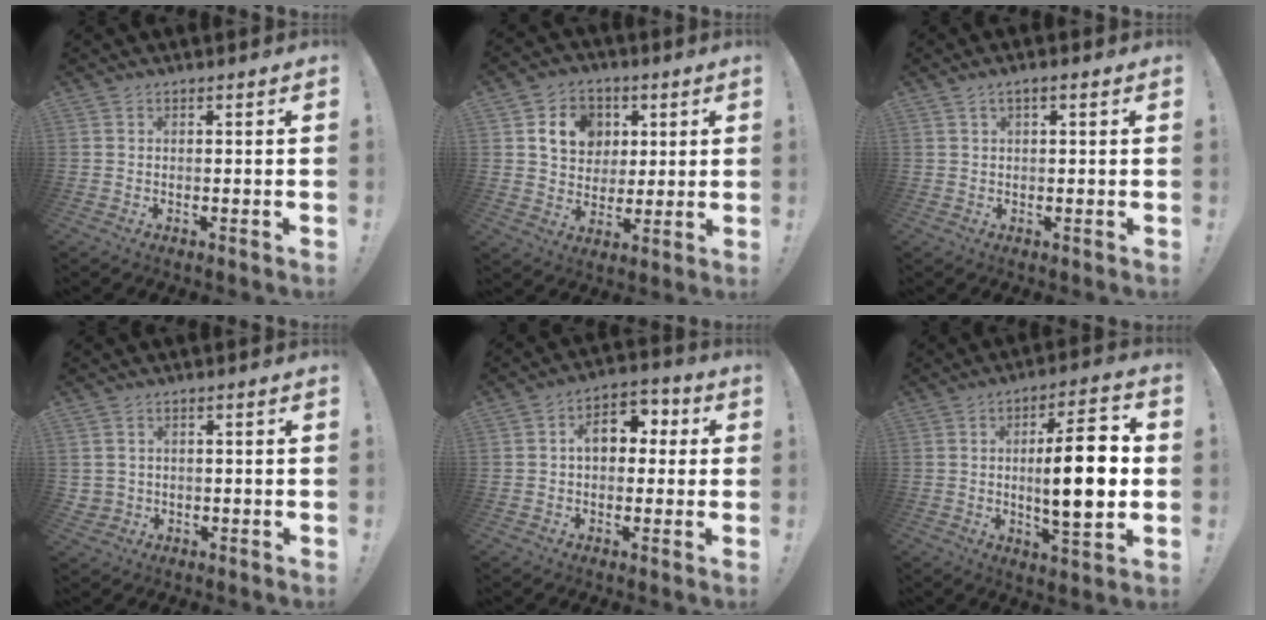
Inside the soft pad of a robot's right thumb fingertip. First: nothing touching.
{"total": 12.9, "force": [4.5, 10.6, 5.7], "torque": [-0.081, -0.009, 0.091]}
{"total": 2.0, "force": [0.7, 0.6, 1.8], "torque": [-0.034, 0.002, 0.012]}
{"total": 2.6, "force": [0.6, 2.5, 0.5], "torque": [-0.002, 0.000, 0.012]}
{"total": 9.9, "force": [1.5, 6.7, 7.0], "torque": [-0.102, 0.012, 0.028]}
{"total": 15.8, "force": [0.6, 3.9, 15.3], "torque": [-0.236, -0.007, -0.003]}